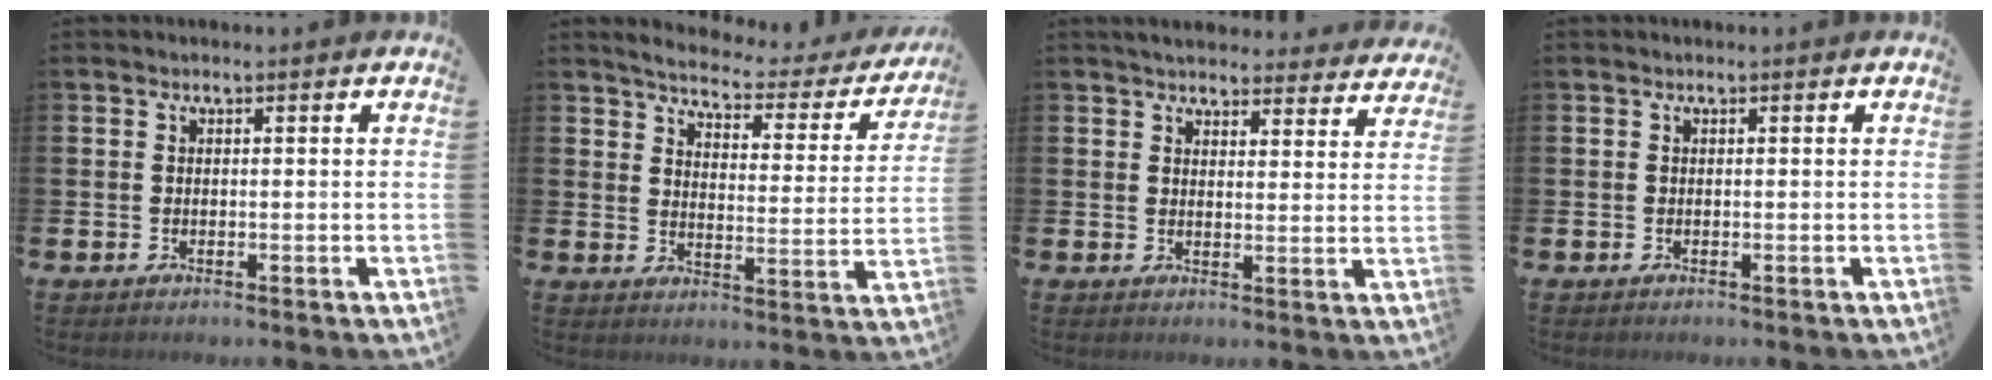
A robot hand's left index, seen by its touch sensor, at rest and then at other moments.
{"total": 4.4, "force": [4.0, 1.0, 1.4], "torque": [-0.043, -0.035, 0.059]}
{"total": 4.5, "force": [4.4, 0.8, 0.5], "torque": [-0.019, -0.023, 0.079]}
{"total": 0.0}